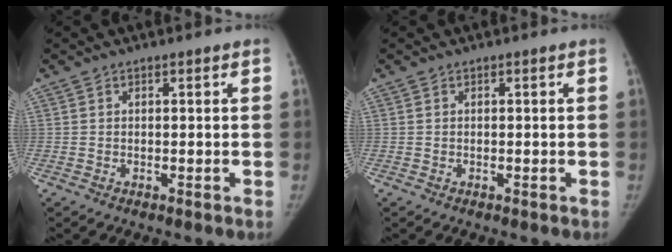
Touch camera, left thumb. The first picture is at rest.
{"total": 0.0}